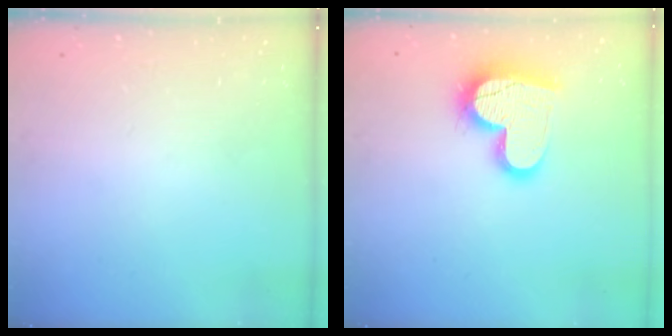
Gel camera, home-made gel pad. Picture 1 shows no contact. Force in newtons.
{"total": 16.5, "press": 16.5, "slide": 1.1}